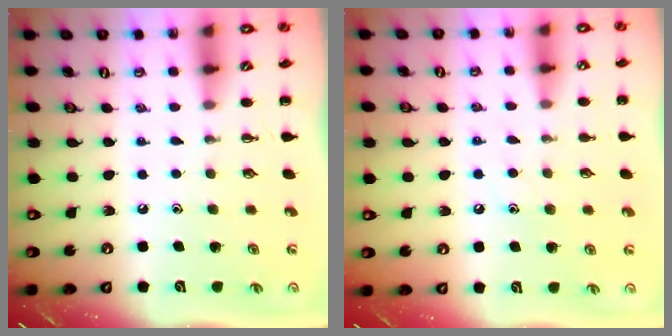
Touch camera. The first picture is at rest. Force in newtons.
{"total": 6.0, "press": 5.8, "slide": 1.6}